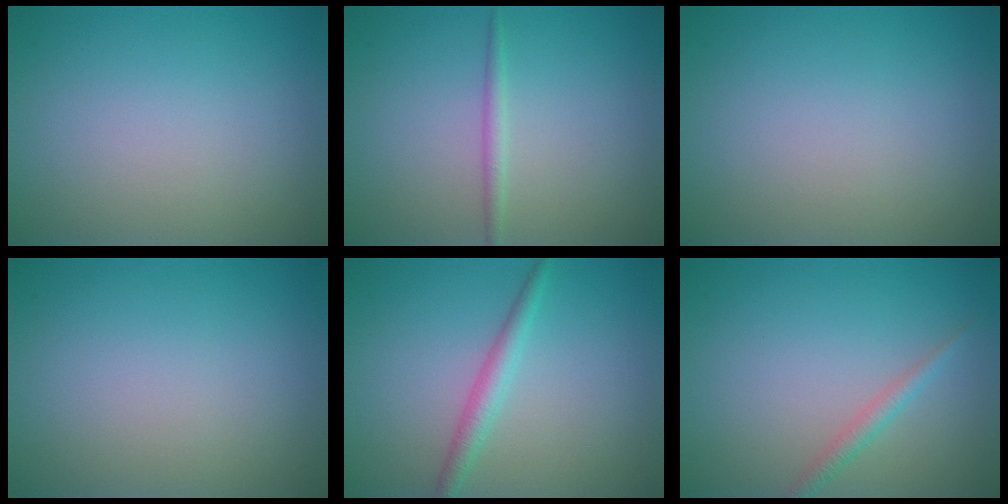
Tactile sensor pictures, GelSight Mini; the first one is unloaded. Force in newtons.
{"total": 1.1, "press": 1.1, "slide": 0.1}
{"total": 0.0}
{"total": 0.0}
{"total": 2.1, "press": 2.1, "slide": 0.1}
{"total": 1.4, "press": 1.4, "slide": 0.1}